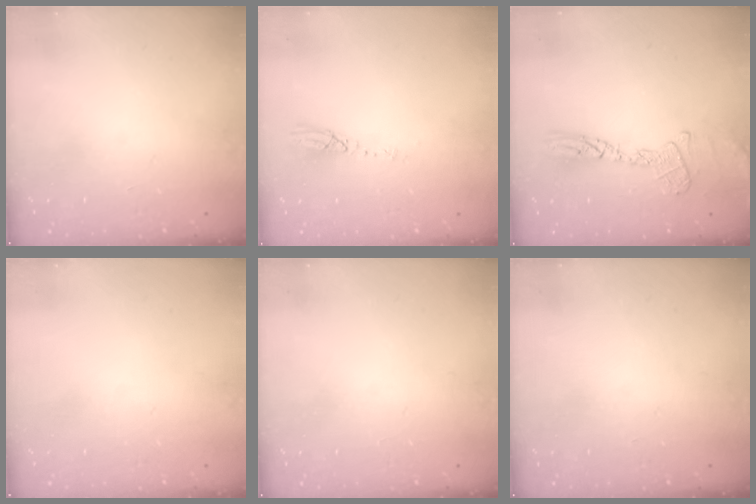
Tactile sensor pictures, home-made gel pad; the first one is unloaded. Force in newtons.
{"total": 3.7, "press": 3.7, "slide": 0.1}
{"total": 12.1, "press": 12.0, "slide": 0.9}
{"total": 0.0}
{"total": 0.0}
{"total": 0.0}